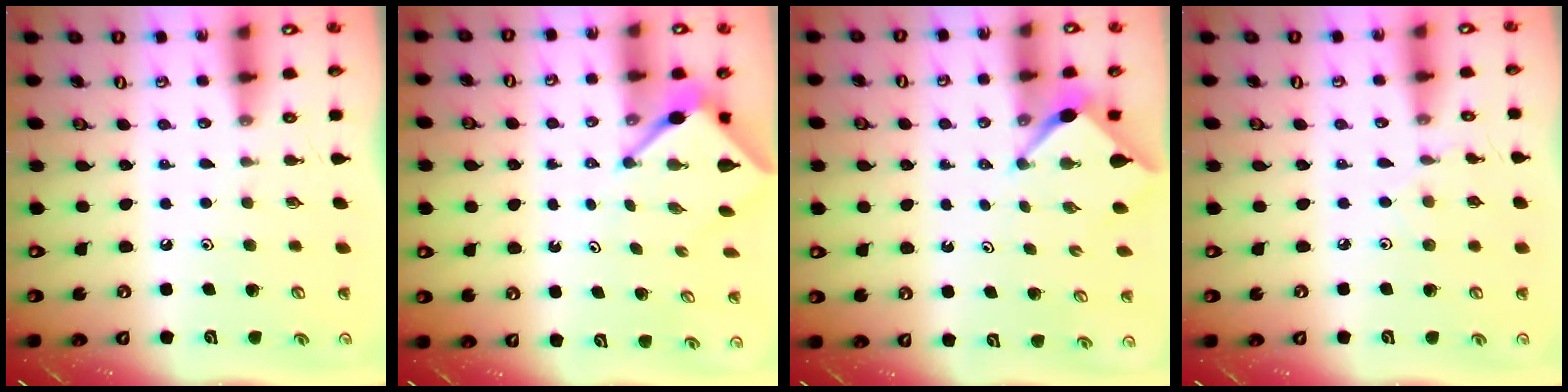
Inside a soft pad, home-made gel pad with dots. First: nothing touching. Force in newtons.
{"total": 4.2, "press": 4.2, "slide": 0.4}
{"total": 3.5, "press": 3.5, "slide": 0.3}
{"total": 2.2, "press": 2.2, "slide": 0.4}